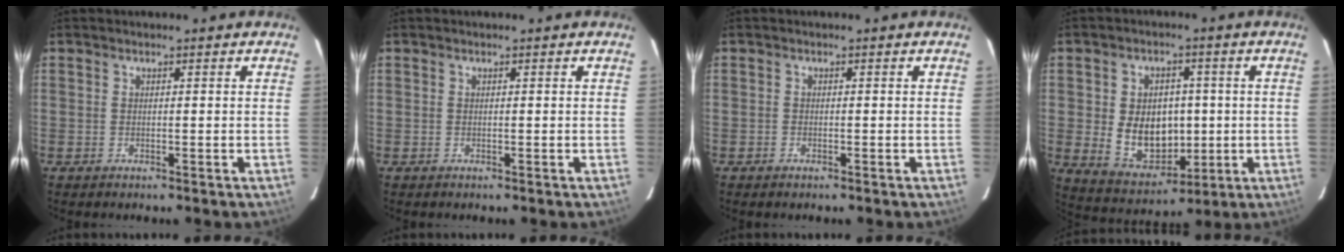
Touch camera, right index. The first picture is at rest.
{"total": 0.0}
{"total": 0.7, "force": [-0.6, 0.4, 0.1], "torque": [-0.003, -0.001, -0.012]}
{"total": 11.4, "force": [-0.4, 8.8, 7.2], "torque": [-0.150, 0.001, 0.018]}